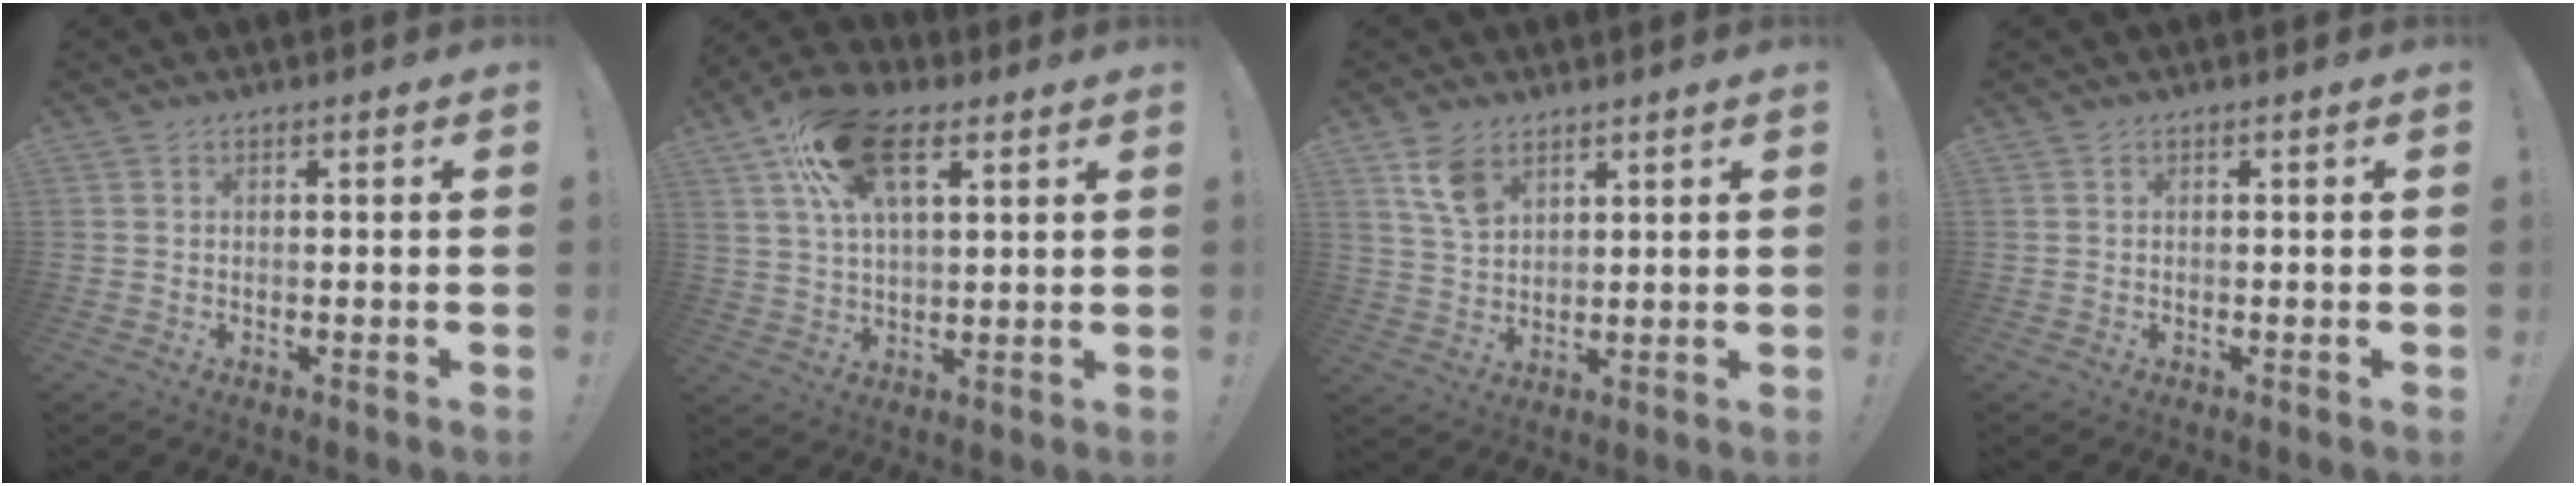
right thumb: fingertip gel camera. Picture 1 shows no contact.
{"total": 16.4, "force": [7.8, 8.5, 11.7], "torque": [-0.204, -0.010, 0.138]}
{"total": 7.7, "force": [4.8, 4.3, 4.2], "torque": [-0.074, -0.018, 0.092]}
{"total": 0.0}